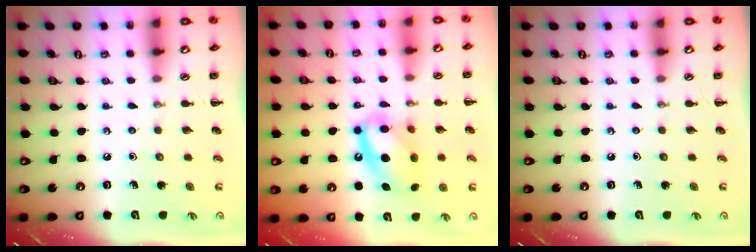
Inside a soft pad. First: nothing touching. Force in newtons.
{"total": 14.5, "press": 14.3, "slide": 2.7}
{"total": 0.0}